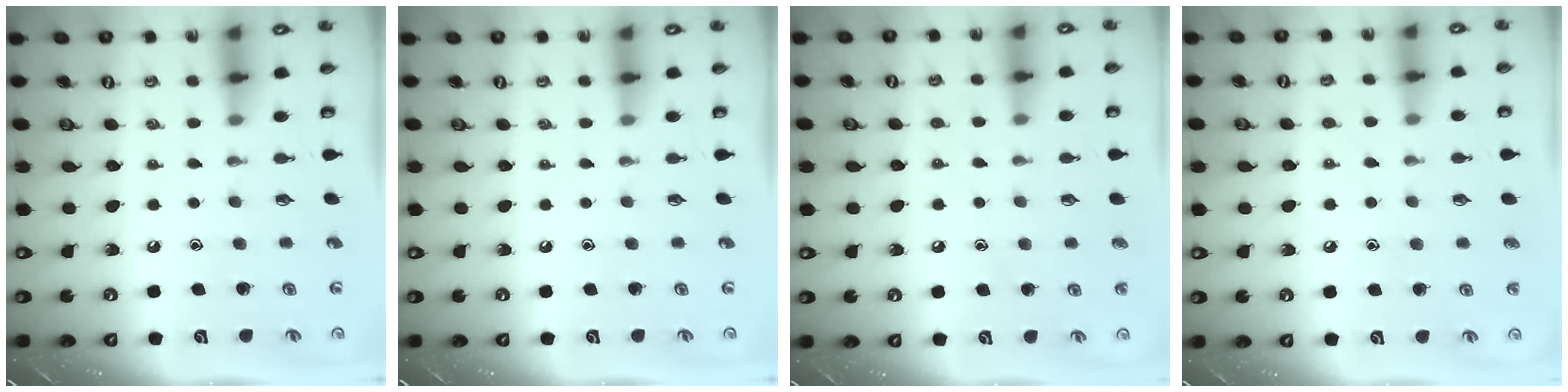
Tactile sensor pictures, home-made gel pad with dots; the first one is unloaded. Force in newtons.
{"total": 0.0}
{"total": 5.4, "press": 5.4, "slide": 0.6}
{"total": 5.5, "press": 5.4, "slide": 0.7}